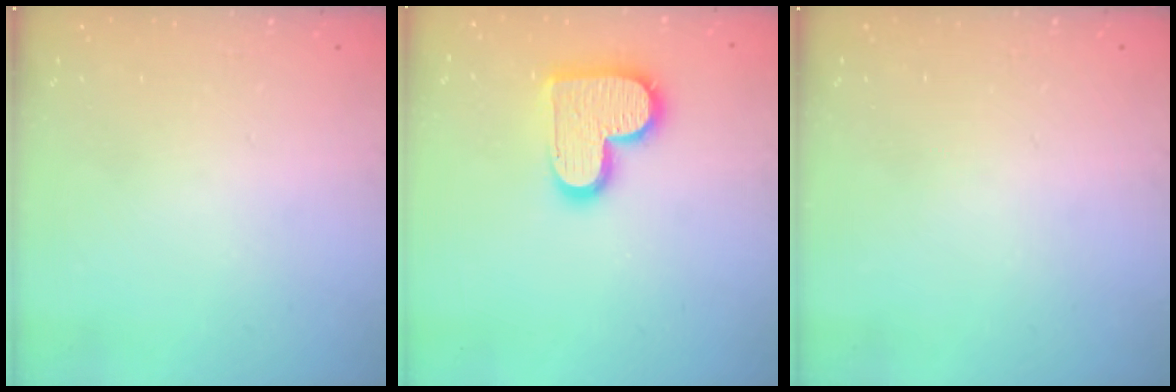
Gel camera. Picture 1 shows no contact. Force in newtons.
{"total": 14.2, "press": 14.2, "slide": 0.9}
{"total": 0.0}